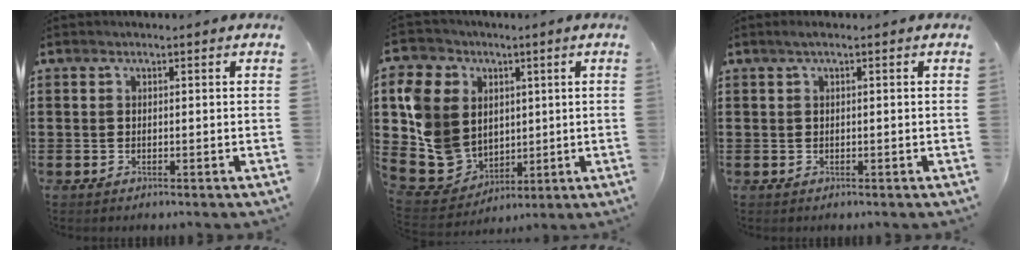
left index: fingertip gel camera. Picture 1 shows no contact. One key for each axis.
{"total": 11.2, "fx": 2.1, "fy": 10.0, "fz": 4.4, "tx": -0.148, "ty": 0.009, "tz": 0.048}
{"total": 0.9, "fx": 0.0, "fy": 0.1, "fz": 0.9, "tx": -0.012, "ty": -0.002, "tz": 0.000}